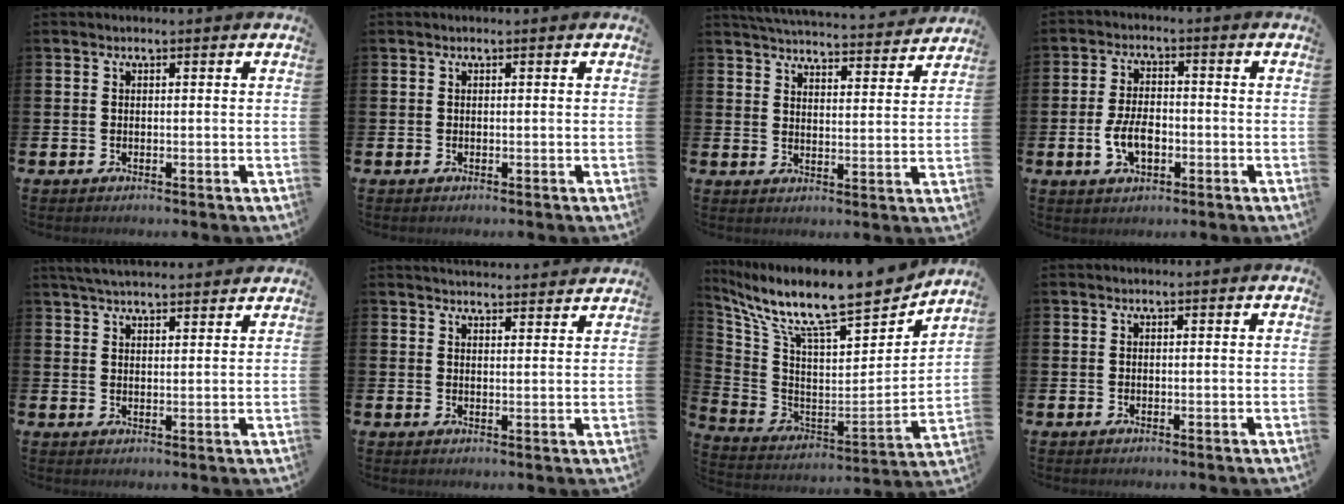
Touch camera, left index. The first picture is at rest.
{"total": 0.0}
{"total": 5.4, "force": [5.4, 0.3, 0.5], "torque": [-0.024, -0.044, 0.091]}
{"total": 5.0, "force": [-1.3, 2.9, 3.9], "torque": [-0.065, 0.001, -0.027]}
{"total": 4.3, "force": [4.2, 0.4, 0.7], "torque": [-0.019, -0.015, 0.077]}
{"total": 3.3, "force": [3.3, 0.1, -0.1], "torque": [-0.001, -0.021, 0.058]}
{"total": 12.4, "force": [10.7, 1.6, 6.0], "torque": [-0.141, -0.081, 0.175]}
{"total": 0.0}